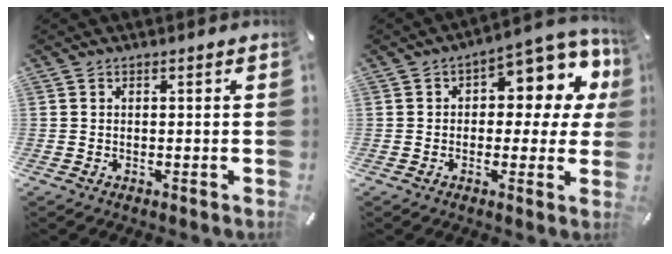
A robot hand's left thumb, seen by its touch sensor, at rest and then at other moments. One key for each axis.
{"total": 11.0, "fx": 3.9, "fy": 5.9, "fz": 8.4, "tx": -0.099, "ty": -0.035, "tz": 0.064}